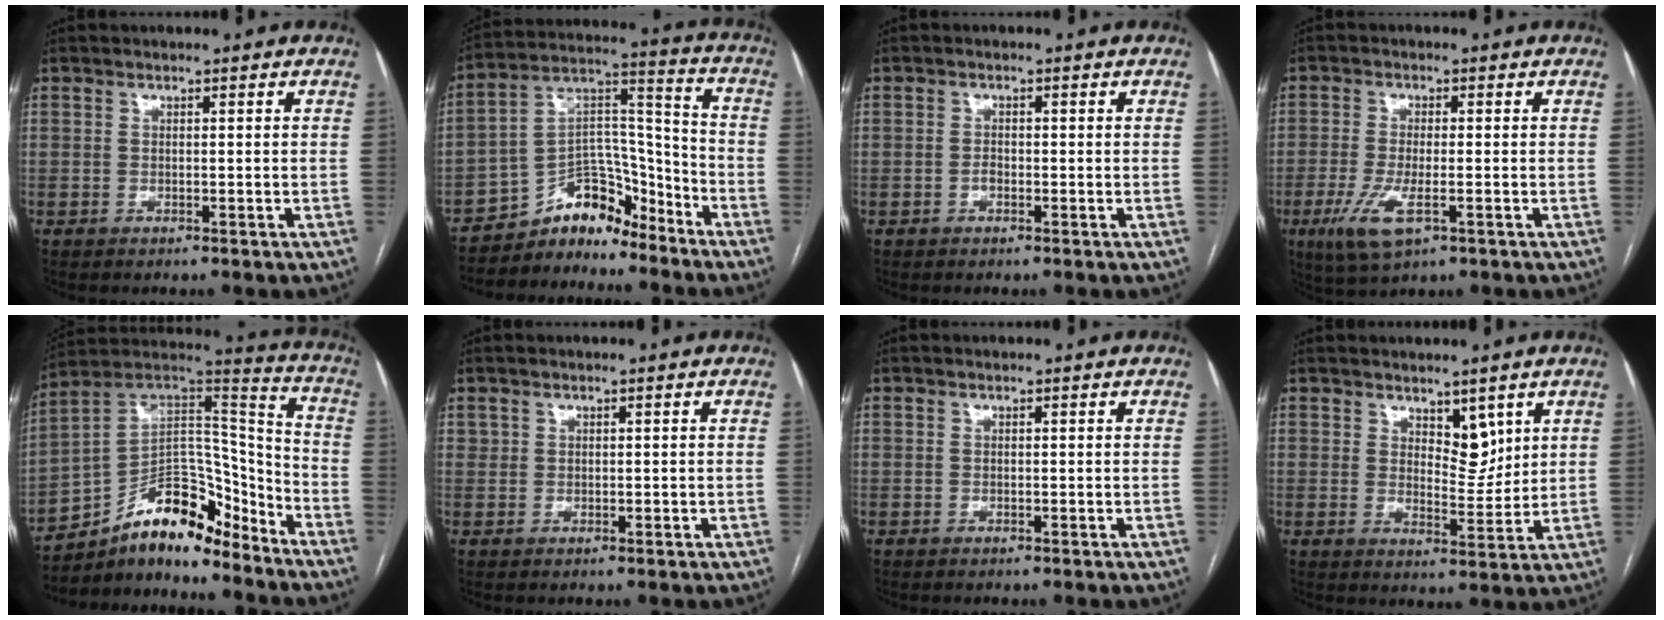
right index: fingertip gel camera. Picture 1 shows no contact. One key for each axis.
{"total": 10.2, "fx": -9.0, "fy": 3.9, "fz": 2.6, "tx": -0.037, "ty": 0.062, "tz": -0.156}
{"total": 1.0, "fx": -0.5, "fy": 0.6, "fz": 0.7, "tx": -0.008, "ty": 0.004, "tz": -0.009}
{"total": 6.9, "fx": -2.9, "fy": 1.8, "fz": 6.0, "tx": -0.127, "ty": -0.018, "tz": -0.049}
{"total": 17.1, "fx": -13.1, "fy": 5.7, "fz": 9.4, "tx": -0.148, "ty": 0.053, "tz": -0.223}
{"total": 0.8, "fx": 0.4, "fy": 0.7, "fz": 0.2, "tx": 0.003, "ty": 0.006, "tz": 0.008}
{"total": 0.0}
{"total": 5.0, "fx": 2.9, "fy": 2.4, "fz": 3.3, "tx": -0.048, "ty": -0.008, "tz": 0.051}